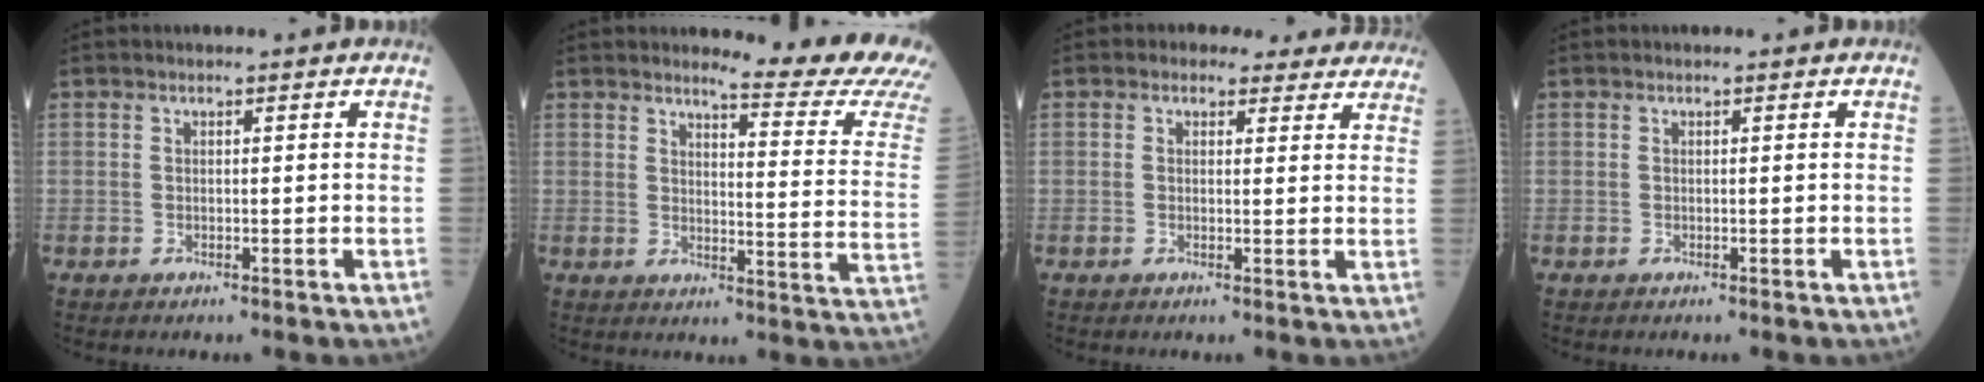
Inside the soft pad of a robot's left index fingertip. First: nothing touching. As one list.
[{"total": 14.2, "force": [13.7, -1.5, 3.5], "torque": [-0.041, -0.123, 0.143]}, {"total": 7.9, "force": [6.9, 3.7, 1.0], "torque": [0.018, 0.012, 0.057]}, {"total": 0.0}]